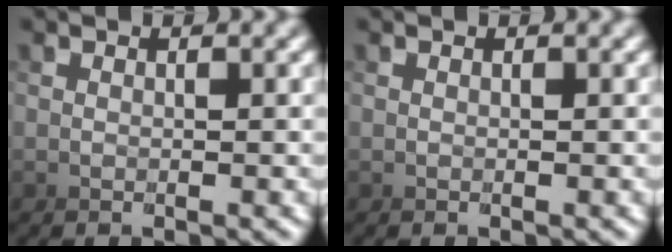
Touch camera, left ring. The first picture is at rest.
{"total": 0.0}